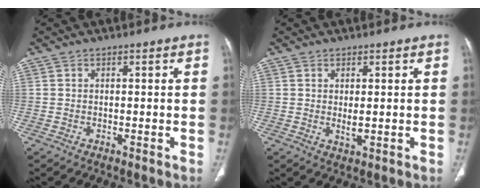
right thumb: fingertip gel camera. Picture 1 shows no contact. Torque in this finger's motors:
{"motor_torque": [-0.36, -0.48, -0.23, 0.07, 0.00]}